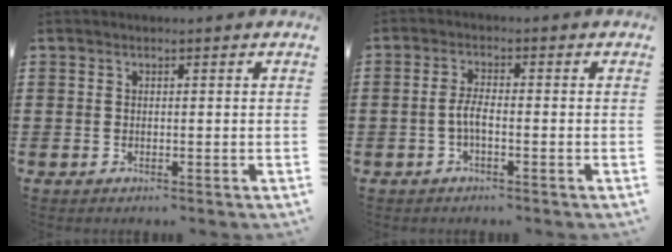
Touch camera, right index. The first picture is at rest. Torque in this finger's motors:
{"motor_torque": [0.72, -0.51, 0.40, 0.11]}